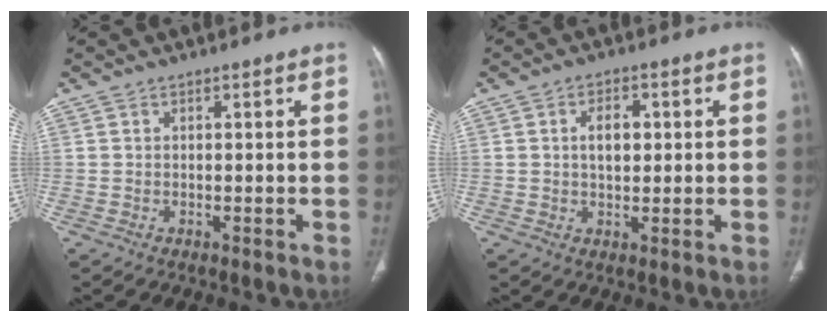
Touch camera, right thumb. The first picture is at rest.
{"total": 4.9, "force": [0.8, 3.0, 3.8], "torque": [-0.052, 0.002, 0.013]}